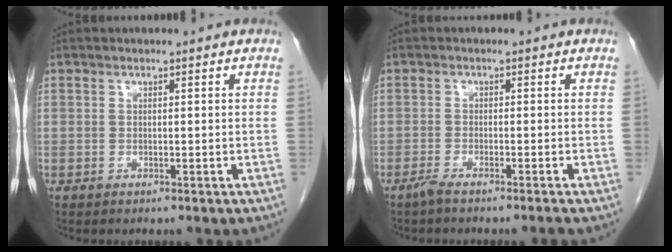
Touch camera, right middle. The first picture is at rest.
{"total": 2.8, "force": [-2.4, -0.6, 1.4], "torque": [-0.028, -0.002, -0.044]}